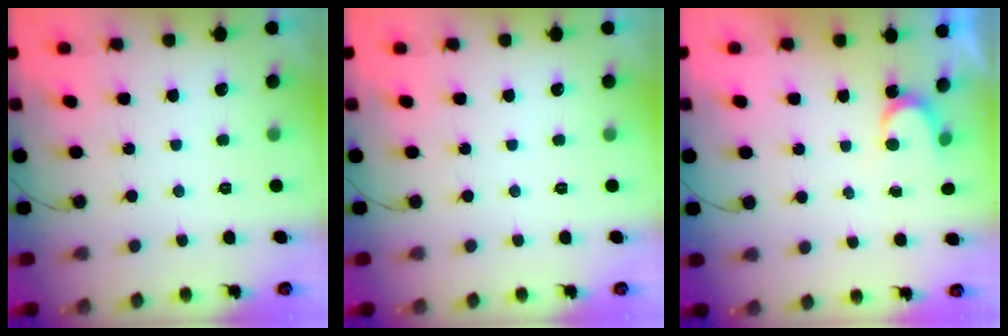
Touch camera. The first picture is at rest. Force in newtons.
{"total": 0.0}
{"total": 2.8, "press": 2.8, "slide": 0.2}